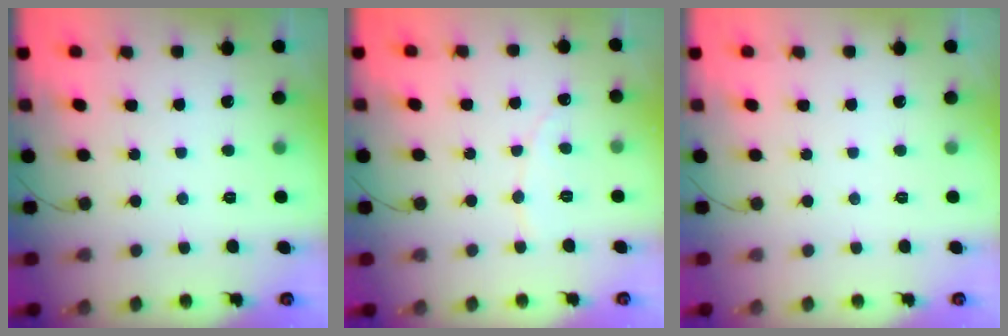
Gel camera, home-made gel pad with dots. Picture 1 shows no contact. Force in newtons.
{"total": 2.9, "press": 2.9, "slide": 0.3}
{"total": 0.0}